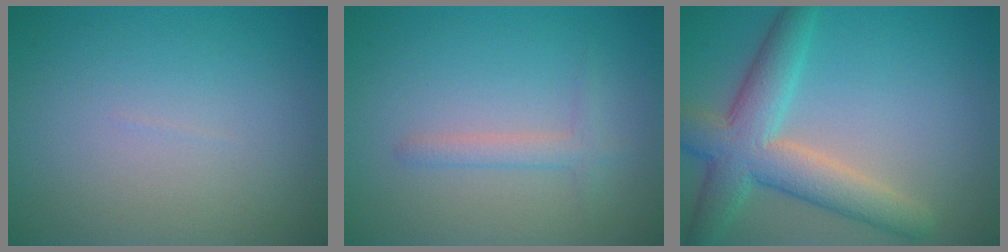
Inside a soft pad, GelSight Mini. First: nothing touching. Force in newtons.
{"total": 1.5, "press": 1.5, "slide": 0.0}
{"total": 6.8, "press": 6.8, "slide": 0.3}